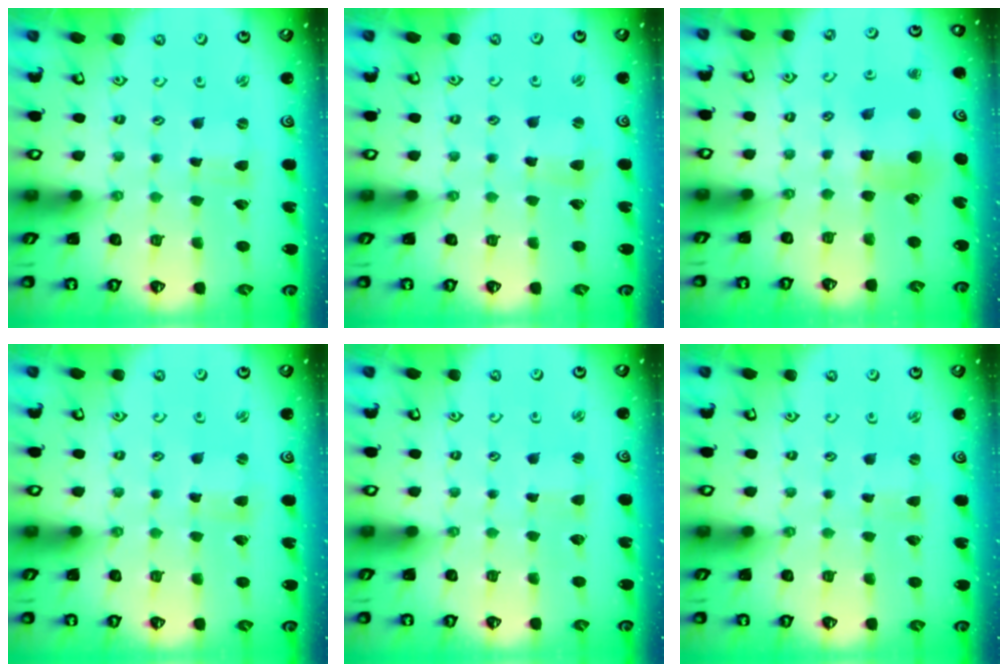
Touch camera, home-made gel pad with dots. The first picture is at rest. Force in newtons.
{"total": 2.2, "press": 2.2, "slide": 0.3}
{"total": 6.1, "press": 6.1, "slide": 0.6}
{"total": 0.7, "press": 0.7, "slide": 0.2}
{"total": 1.1, "press": 1.1, "slide": 0.2}
{"total": 0.0}